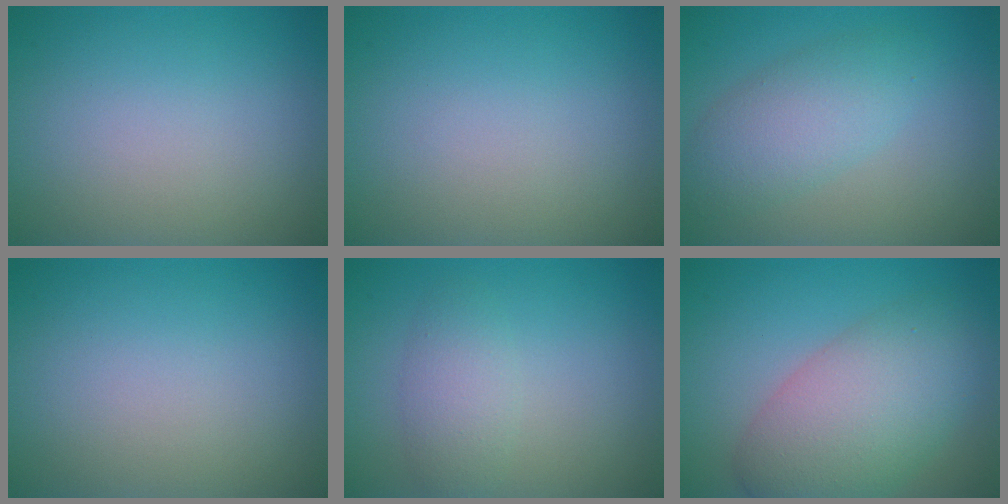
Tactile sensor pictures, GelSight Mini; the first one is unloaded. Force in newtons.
{"total": 0.0}
{"total": 4.2, "press": 4.2, "slide": 0.1}
{"total": 0.0}
{"total": 2.5, "press": 2.5, "slide": 0.1}
{"total": 7.9, "press": 7.9, "slide": 0.4}